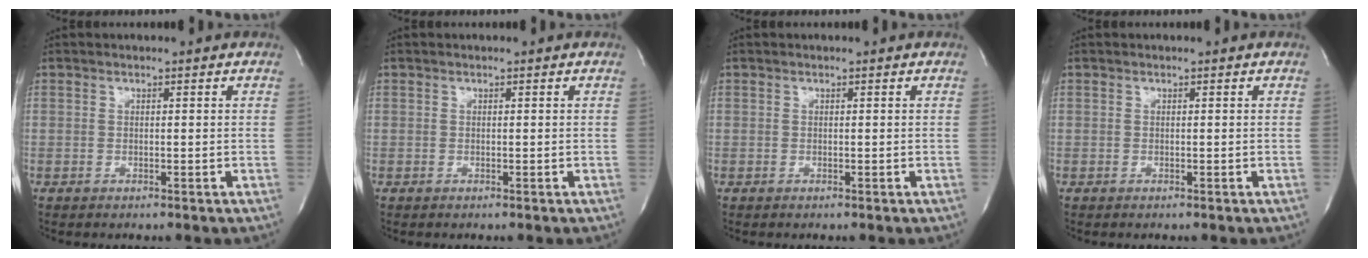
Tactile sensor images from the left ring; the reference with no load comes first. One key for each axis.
{"total": 0.0}
{"total": 0.0}
{"total": 0.0}